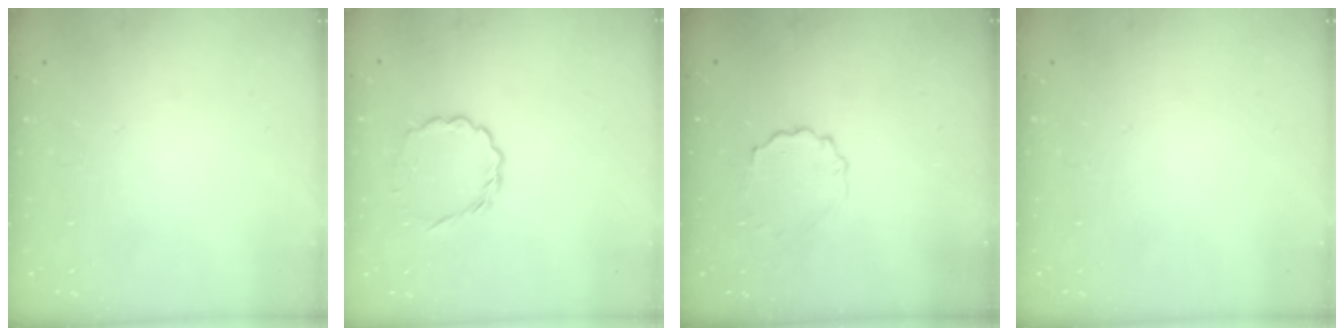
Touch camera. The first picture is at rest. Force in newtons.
{"total": 4.2, "press": 4.0, "slide": 1.1}
{"total": 3.5, "press": 3.3, "slide": 1.2}
{"total": 0.0}